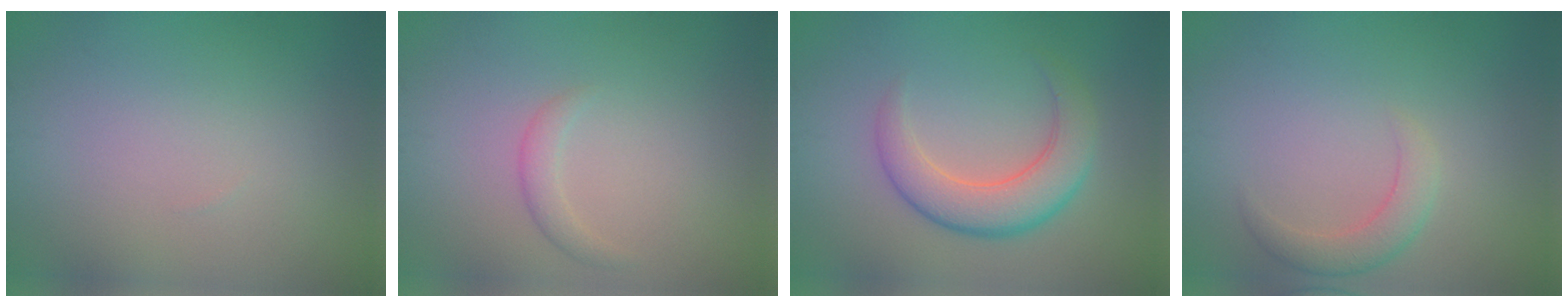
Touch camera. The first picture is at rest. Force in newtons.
{"total": 1.3, "press": 1.3, "slide": 0.1}
{"total": 5.1, "press": 5.1, "slide": 0.4}
{"total": 2.3, "press": 2.3, "slide": 0.4}